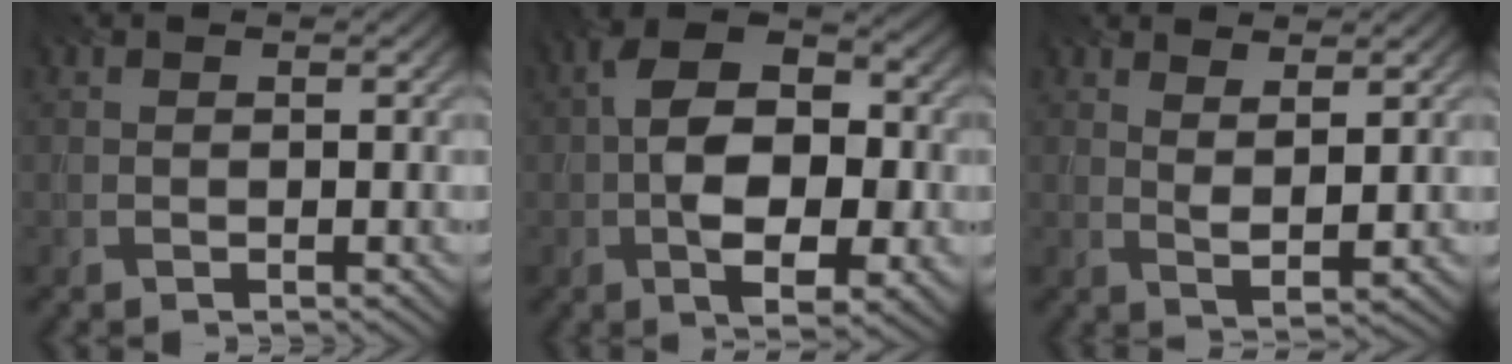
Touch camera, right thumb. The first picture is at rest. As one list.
[{"total": 11.4, "force": [-1.5, 6.5, 9.2], "torque": [-0.167, -0.003, -0.027]}, {"total": 2.7, "force": [2.0, 0.4, 1.8], "torque": [-0.041, -0.010, 0.042]}]